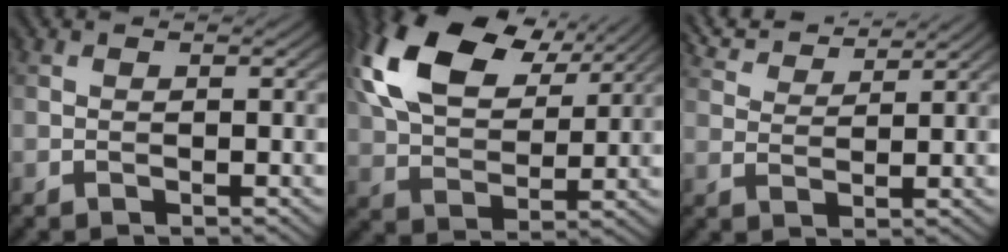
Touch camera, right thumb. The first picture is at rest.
{"total": 15.9, "force": [7.3, 9.0, 10.9], "torque": [-0.257, 0.023, 0.137]}
{"total": 6.2, "force": [5.6, 1.2, 2.5], "torque": [-0.073, 0.015, 0.107]}